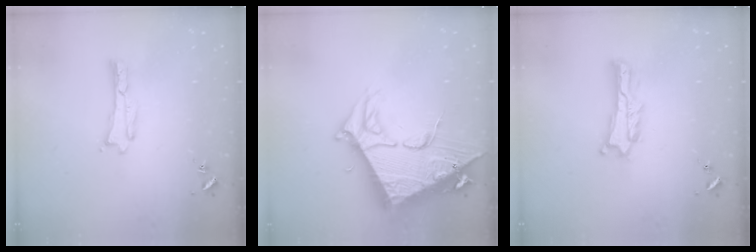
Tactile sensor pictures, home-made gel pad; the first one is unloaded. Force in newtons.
{"total": 11.1, "press": 11.1, "slide": 1.3}
{"total": 2.0, "press": 2.0, "slide": 0.3}